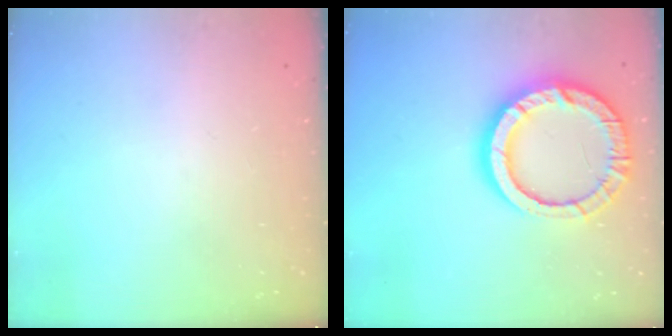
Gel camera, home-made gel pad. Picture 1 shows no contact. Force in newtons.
{"total": 16.6, "press": 16.5, "slide": 1.4}